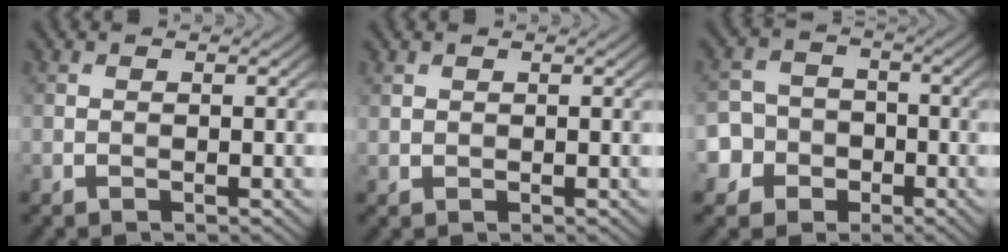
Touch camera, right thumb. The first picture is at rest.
{"total": 0.8, "force": [0.6, 0.5, 0.3], "torque": [-0.011, -0.003, 0.017]}
{"total": 7.2, "force": [-3.3, 6.2, 1.2], "torque": [-0.040, -0.005, -0.086]}